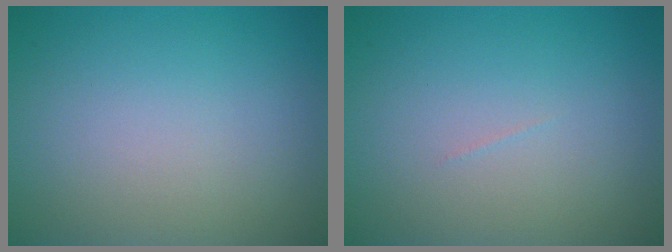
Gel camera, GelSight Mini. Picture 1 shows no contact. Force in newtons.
{"total": 0.0}